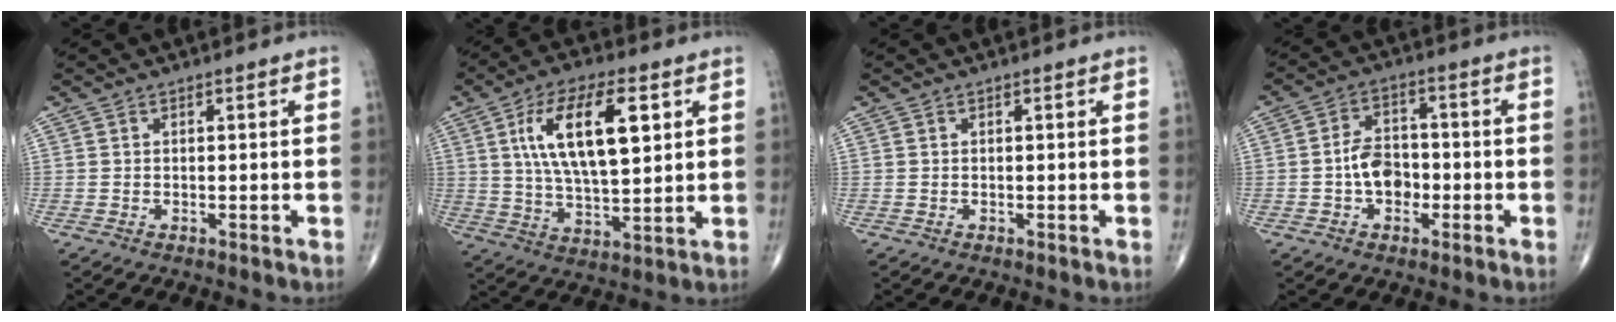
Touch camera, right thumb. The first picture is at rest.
{"total": 16.4, "force": [4.9, 6.8, 14.1], "torque": [-0.238, -0.008, 0.089]}
{"total": 0.0}
{"total": 7.1, "force": [-1.5, 5.0, 4.8], "torque": [-0.059, 0.023, -0.035]}